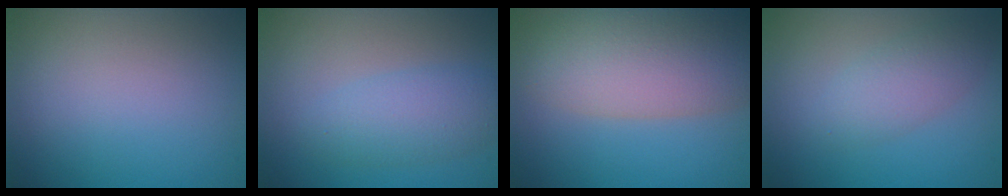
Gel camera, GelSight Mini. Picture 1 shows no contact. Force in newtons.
{"total": 3.5, "press": 3.5, "slide": 0.2}
{"total": 8.4, "press": 8.4, "slide": 0.5}
{"total": 2.8, "press": 2.8, "slide": 0.1}